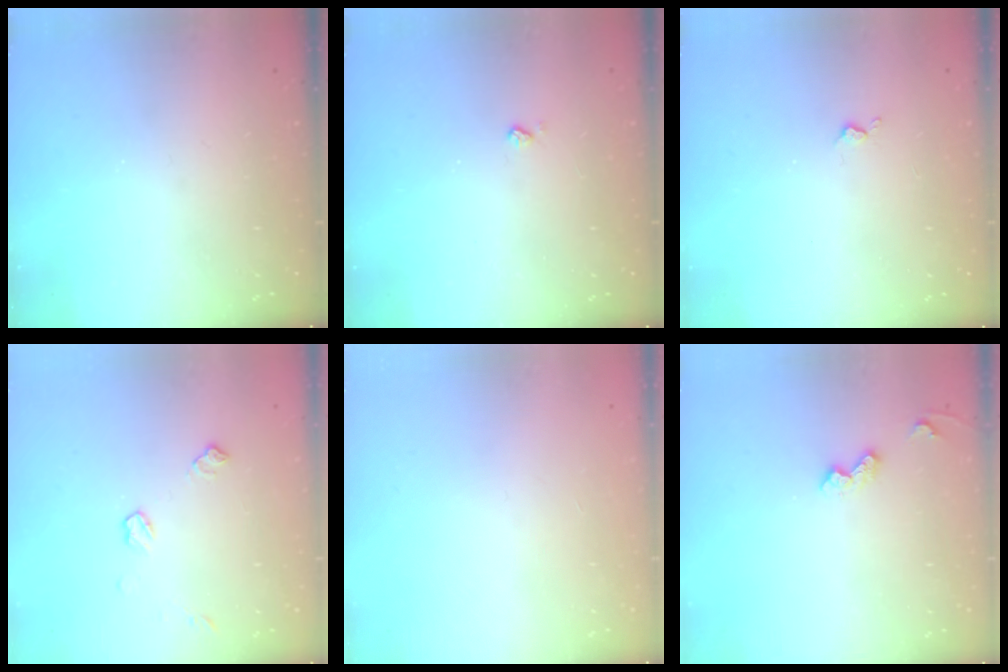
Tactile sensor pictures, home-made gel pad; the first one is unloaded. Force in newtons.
{"total": 2.5, "press": 2.5, "slide": 0.5}
{"total": 2.2, "press": 2.1, "slide": 0.5}
{"total": 7.4, "press": 7.3, "slide": 0.9}
{"total": 0.0}
{"total": 4.4, "press": 4.3, "slide": 0.7}